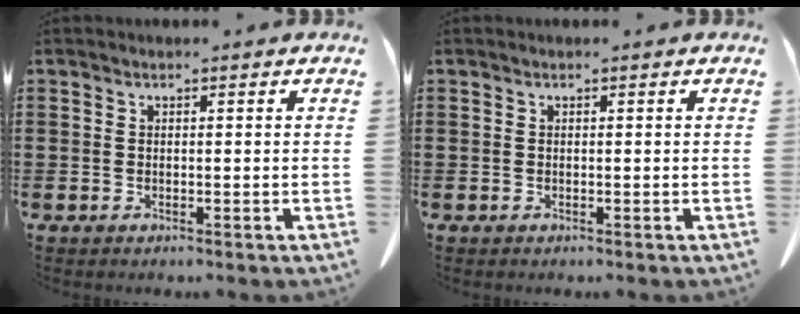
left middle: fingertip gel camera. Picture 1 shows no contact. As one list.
[{"total": 0.0}]